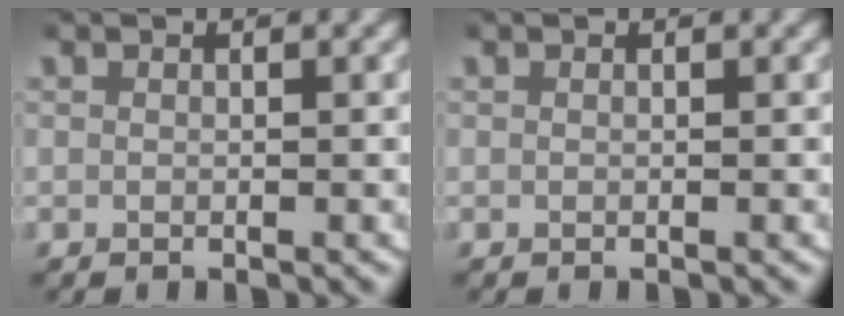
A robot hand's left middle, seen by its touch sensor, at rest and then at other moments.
{"total": 0.0}